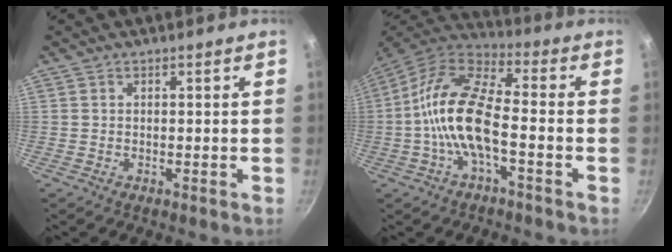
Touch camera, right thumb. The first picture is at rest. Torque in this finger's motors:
{"motor_torque": [-0.21, 0.99, 1.38, -0.42, 0.29]}